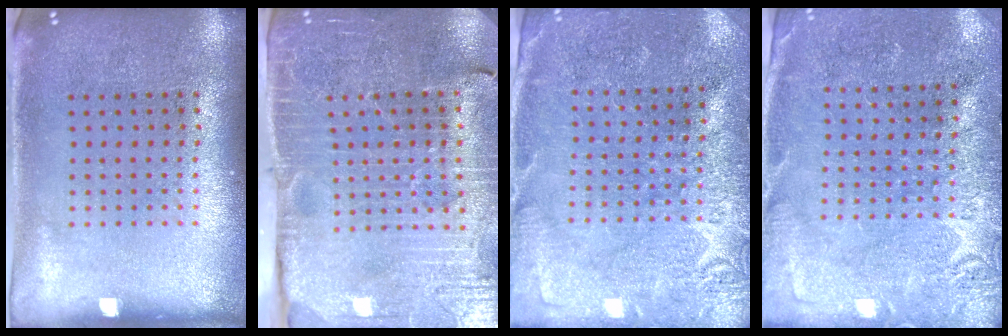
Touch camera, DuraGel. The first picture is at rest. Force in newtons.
{"total": 3.6, "press": 3.6, "slide": 0.6}
{"total": 2.8, "press": 2.8, "slide": 0.1}
{"total": 2.7, "press": 2.6, "slide": 0.5}